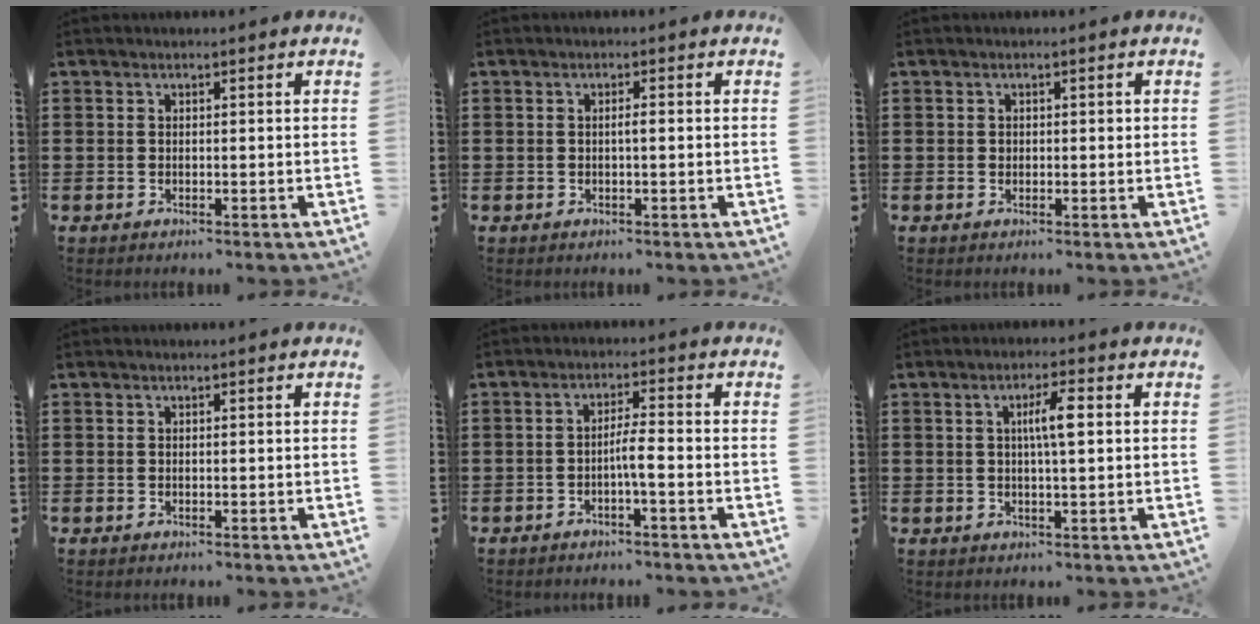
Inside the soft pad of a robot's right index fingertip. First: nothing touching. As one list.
[{"total": 1.0, "force": [-0.2, 0.1, 1.0], "torque": [-0.019, -0.001, -0.004]}, {"total": 0.8, "force": [0.2, 0.6, 0.4], "torque": [-0.010, 0.004, 0.003]}, {"total": 0.0}, {"total": 3.4, "force": [-1.3, 0.2, 3.1], "torque": [-0.057, -0.001, -0.026]}, {"total": 4.4, "force": [0.7, 0.8, 4.2], "torque": [-0.083, 0.006, 0.008]}]